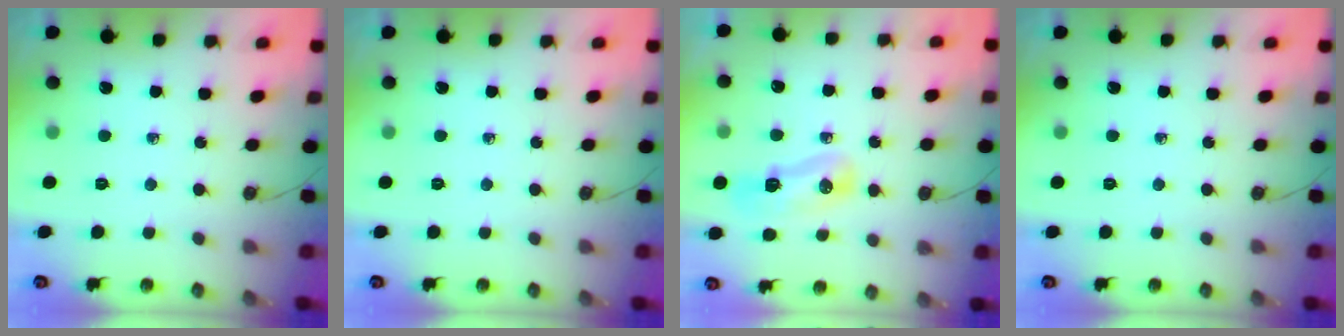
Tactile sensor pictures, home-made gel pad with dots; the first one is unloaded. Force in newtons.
{"total": 0.0}
{"total": 14.6, "press": 10.5, "slide": 10.2}
{"total": 0.0}